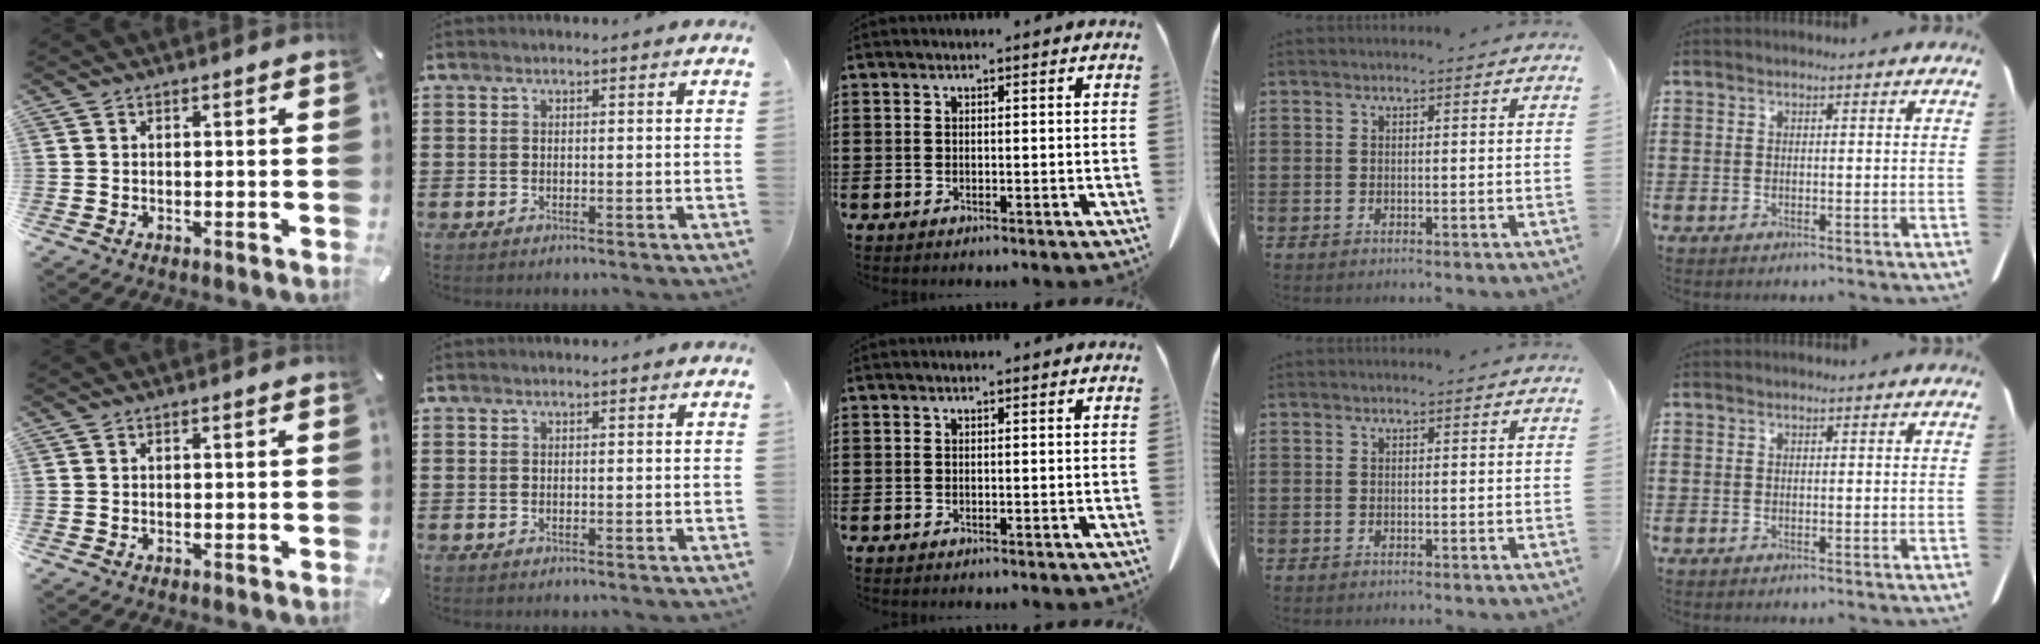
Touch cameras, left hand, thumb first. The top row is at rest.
{}